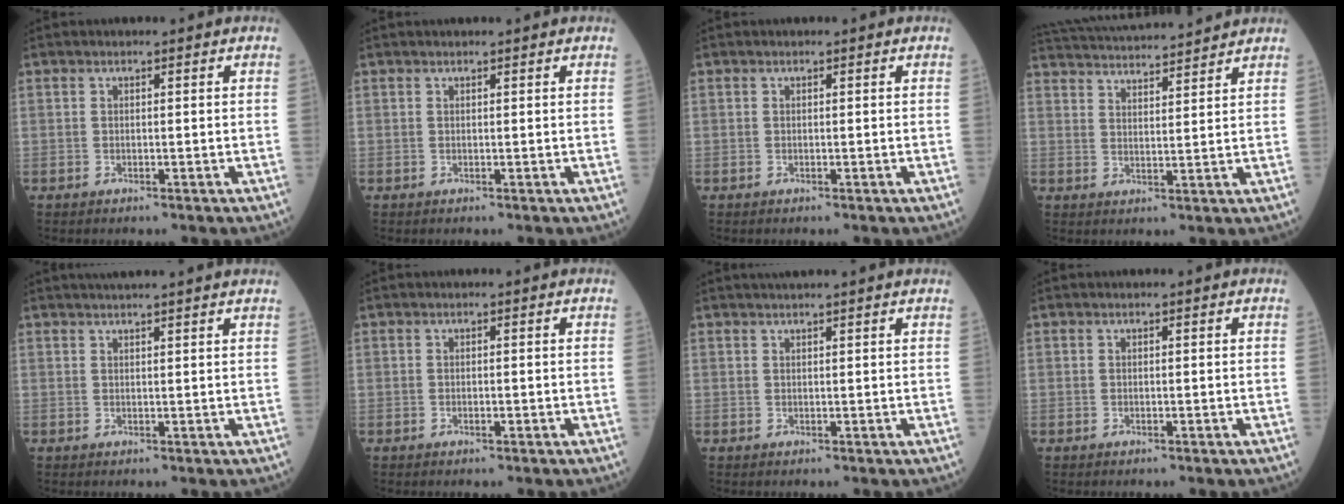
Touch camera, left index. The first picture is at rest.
{"total": 1.1, "force": [1.0, 0.0, 0.3], "torque": [-0.007, 0.016, 0.017]}
{"total": 0.0}
{"total": 15.8, "force": [14.9, 1.4, 5.0], "torque": [-0.099, 0.038, 0.230]}
{"total": 7.1, "force": [6.3, -0.5, 3.2], "torque": [-0.044, 0.029, 0.076]}
{"total": 0.8, "force": [-0.3, 0.3, 0.6], "torque": [-0.013, 0.000, -0.004]}
{"total": 4.6, "force": [4.1, -0.5, 2.1], "torque": [-0.024, 0.028, 0.054]}
{"total": 0.0}